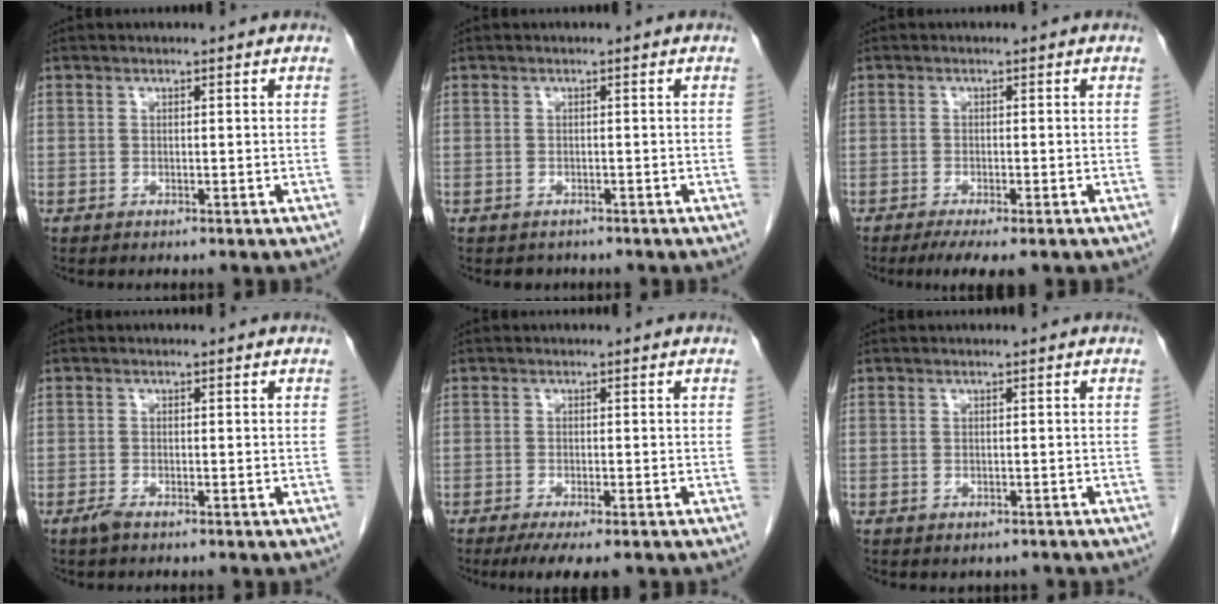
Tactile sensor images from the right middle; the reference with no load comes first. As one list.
[{"total": 1.3, "force": [-1.1, 0.8, 0.0], "torque": [-0.006, 0.000, -0.015]}, {"total": 4.9, "force": [-3.5, 0.9, 3.4], "torque": [-0.046, -0.012, -0.050]}, {"total": 1.2, "force": [-0.9, 0.2, 0.8], "torque": [-0.022, -0.003, -0.017]}, {"total": 5.3, "force": [-3.8, 1.0, 3.6], "torque": [-0.047, -0.012, -0.055]}, {"total": 1.0, "force": [-0.8, 0.6, 0.2], "torque": [-0.004, 0.000, -0.009]}]